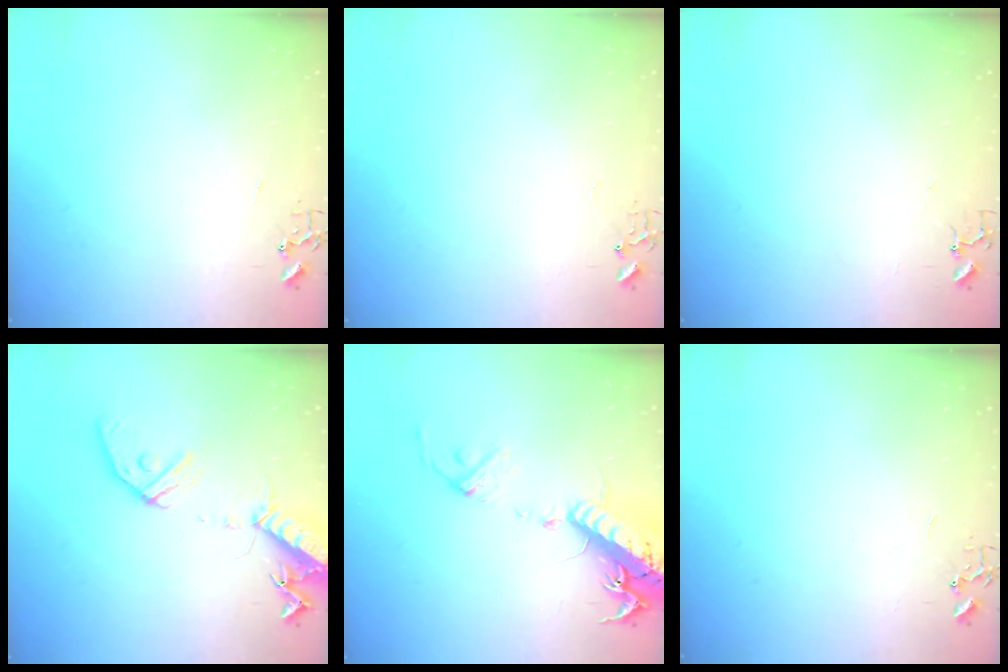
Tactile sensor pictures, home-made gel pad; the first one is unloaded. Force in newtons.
{"total": 6.4, "press": 6.4, "slide": 0.6}
{"total": 3.7, "press": 3.7, "slide": 0.3}
{"total": 16.0, "press": 15.7, "slide": 3.0}
{"total": 20.6, "press": 20.2, "slide": 4.3}
{"total": 0.0}